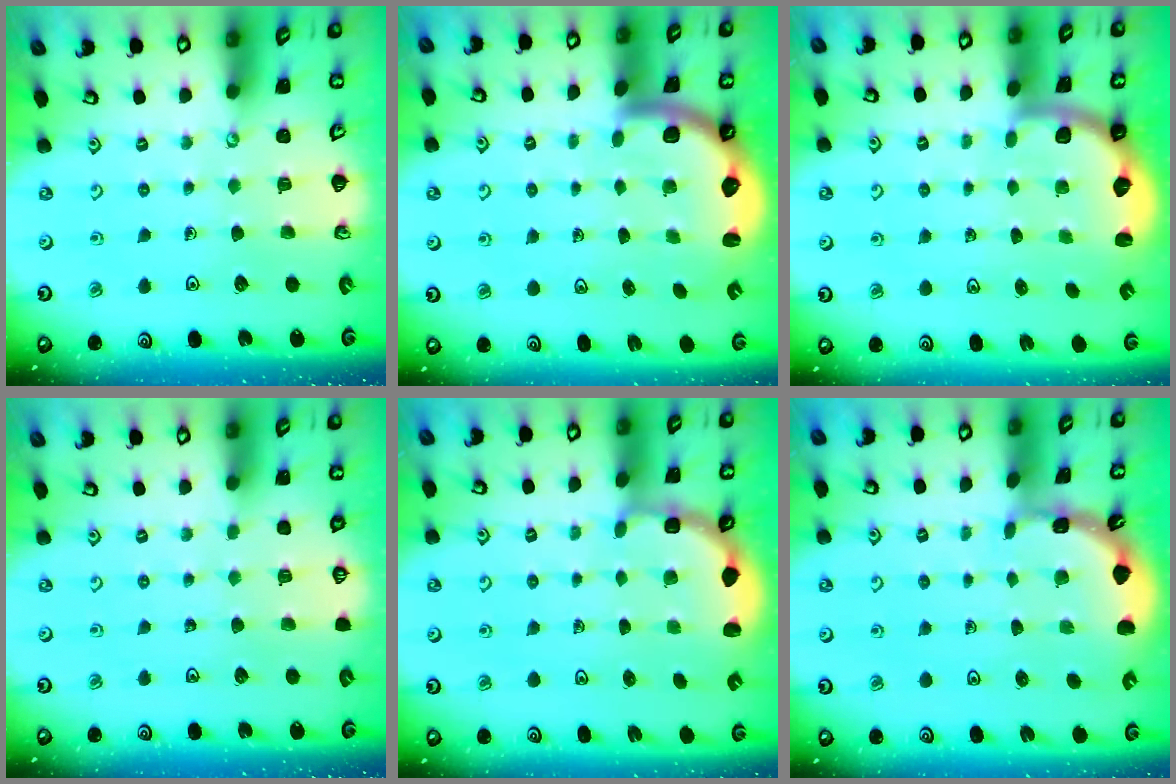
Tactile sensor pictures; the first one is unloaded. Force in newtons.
{"total": 2.7, "press": 2.6, "slide": 0.5}
{"total": 2.2, "press": 2.1, "slide": 0.8}
{"total": 0.0}
{"total": 2.7, "press": 2.3, "slide": 1.5}
{"total": 1.7, "press": 1.7, "slide": 0.1}